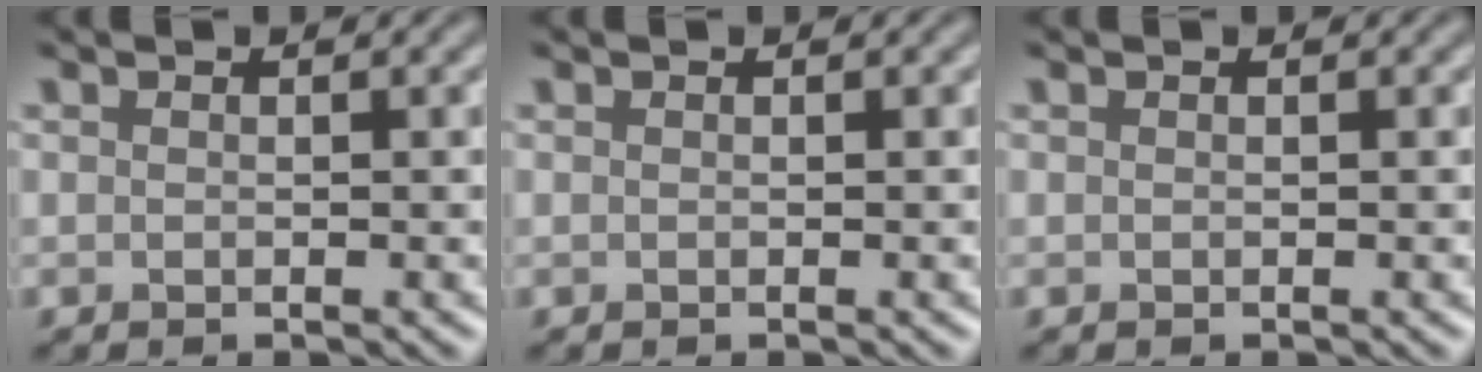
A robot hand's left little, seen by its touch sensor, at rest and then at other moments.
{"total": 0.0}
{"total": 0.0}